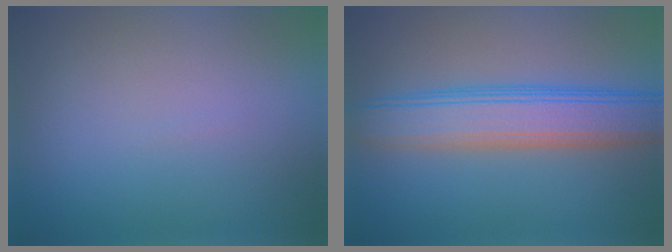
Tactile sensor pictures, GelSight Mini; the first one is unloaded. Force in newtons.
{"total": 7.0, "press": 7.0, "slide": 0.3}